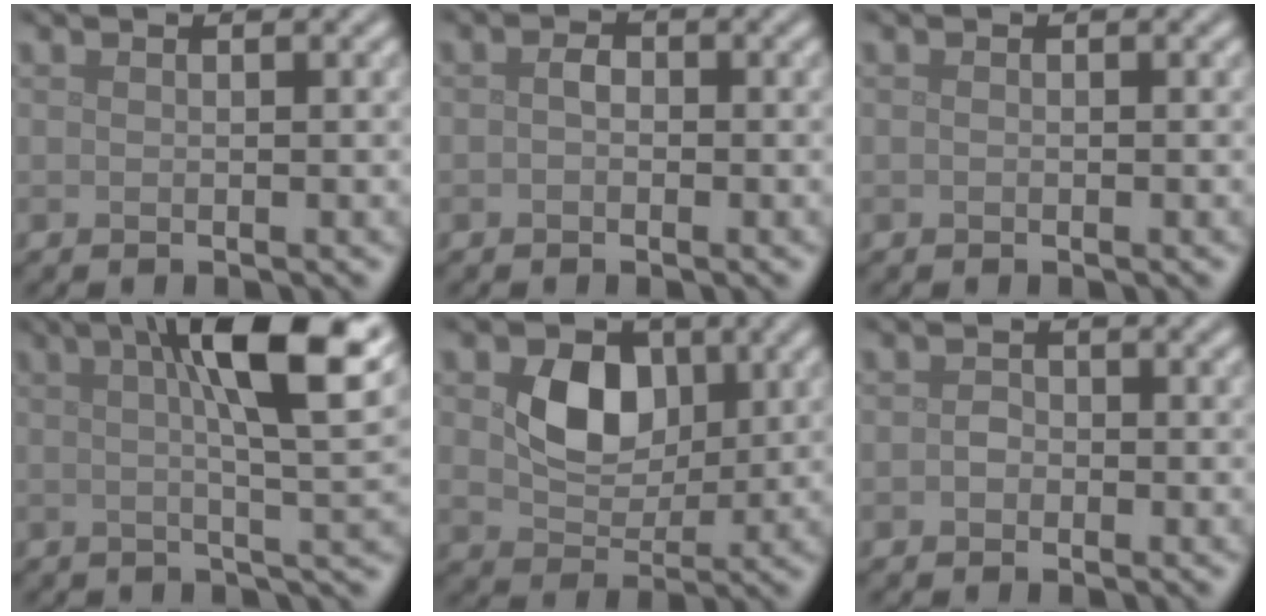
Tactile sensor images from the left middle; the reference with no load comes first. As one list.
[{"total": 1.1, "force": [-0.1, 0.7, 0.7], "torque": [-0.015, 0.001, -0.006]}, {"total": 0.0}, {"total": 10.9, "force": [3.5, 2.7, 9.9], "torque": [-0.117, 0.010, 0.045]}, {"total": 5.2, "force": [1.2, 3.9, 3.2], "torque": [-0.068, -0.008, 0.018]}, {"total": 1.0, "force": [-0.3, 0.8, 0.4], "torque": [-0.008, -0.001, -0.010]}]